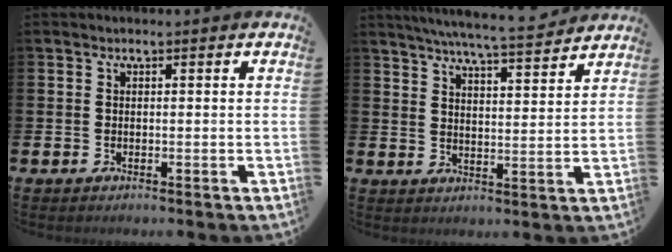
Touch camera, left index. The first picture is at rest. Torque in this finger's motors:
{"motor_torque": [0.95, -1.18, 0.26, 0.17]}